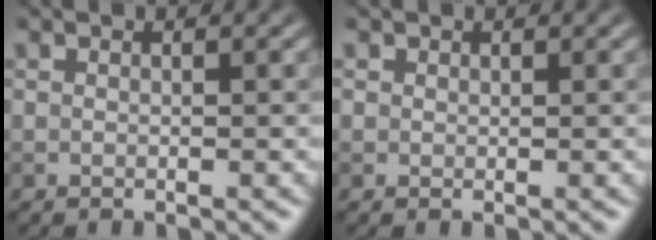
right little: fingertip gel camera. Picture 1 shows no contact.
{"total": 0.7, "force": [0.4, 0.6, 0.0], "torque": [0.004, -0.002, 0.004]}